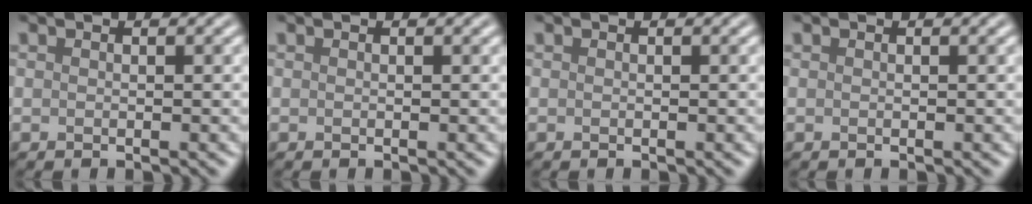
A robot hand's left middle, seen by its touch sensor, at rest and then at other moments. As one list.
[{"total": 0.0}, {"total": 0.0}, {"total": 0.0}]